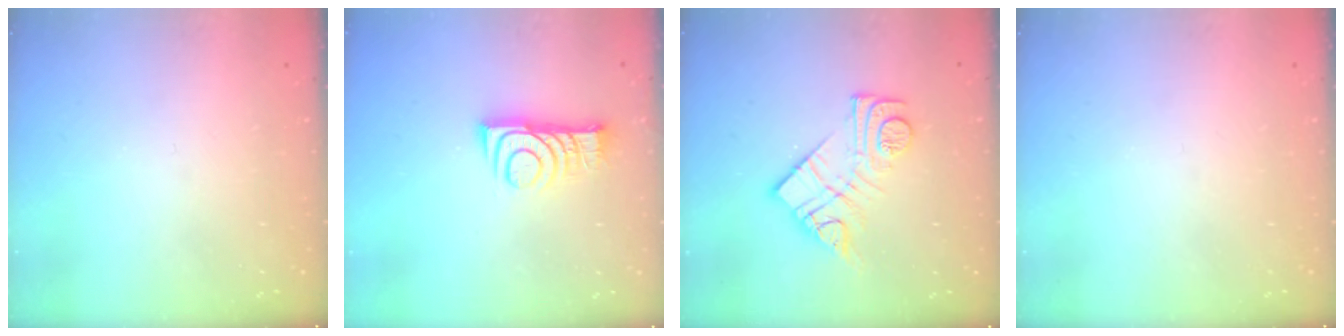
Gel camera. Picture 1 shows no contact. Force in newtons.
{"total": 9.2, "press": 9.2, "slide": 0.5}
{"total": 13.4, "press": 13.3, "slide": 0.8}
{"total": 0.0}